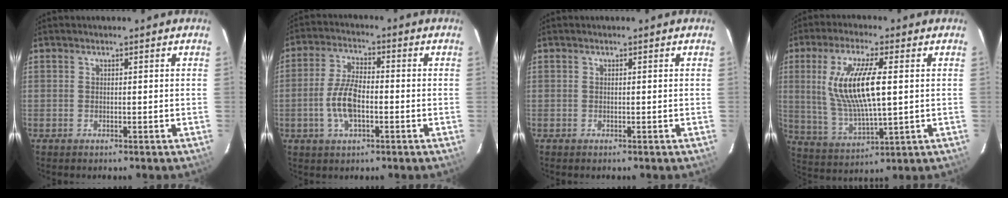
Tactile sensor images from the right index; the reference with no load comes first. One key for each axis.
{"total": 8.0, "fx": -2.1, "fy": 3.4, "fz": 6.9, "tx": -0.146, "ty": 0.004, "tz": -0.040}
{"total": 0.0}
{"total": 14.3, "fx": 2.3, "fy": 3.8, "fz": 13.6, "tx": -0.266, "ty": -0.007, "tz": 0.056}